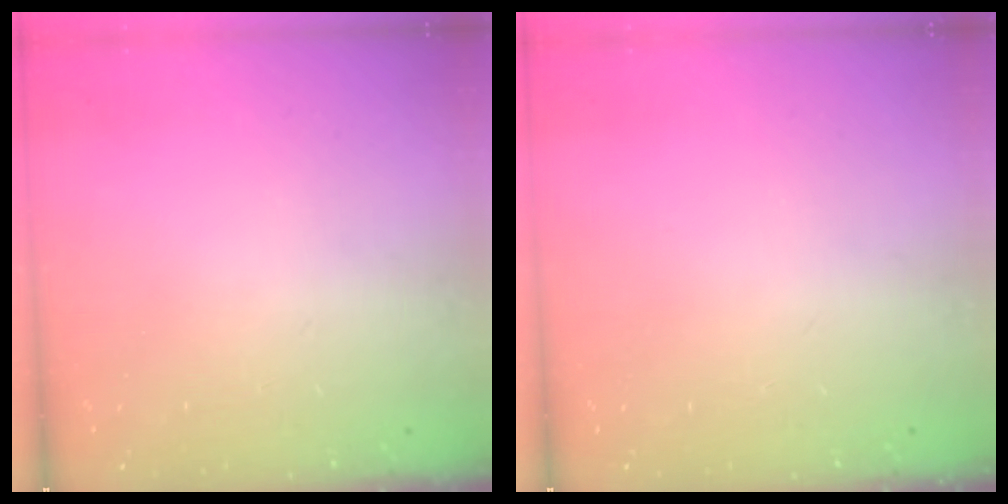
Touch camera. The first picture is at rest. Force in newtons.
{"total": 0.0}